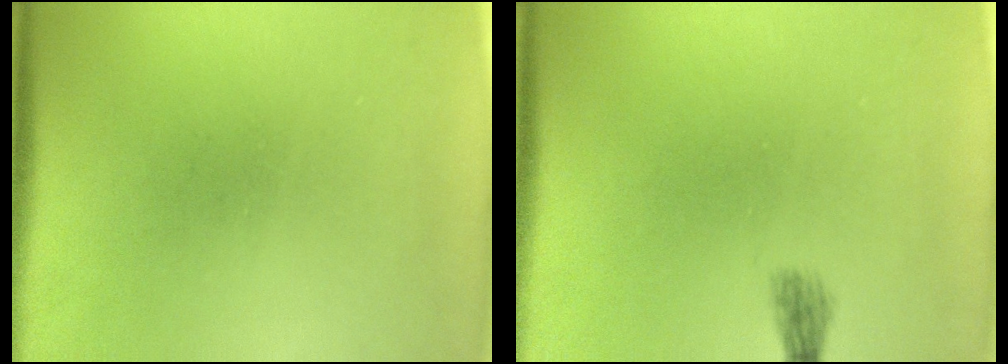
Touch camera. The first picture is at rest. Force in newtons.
{"total": 1.4}